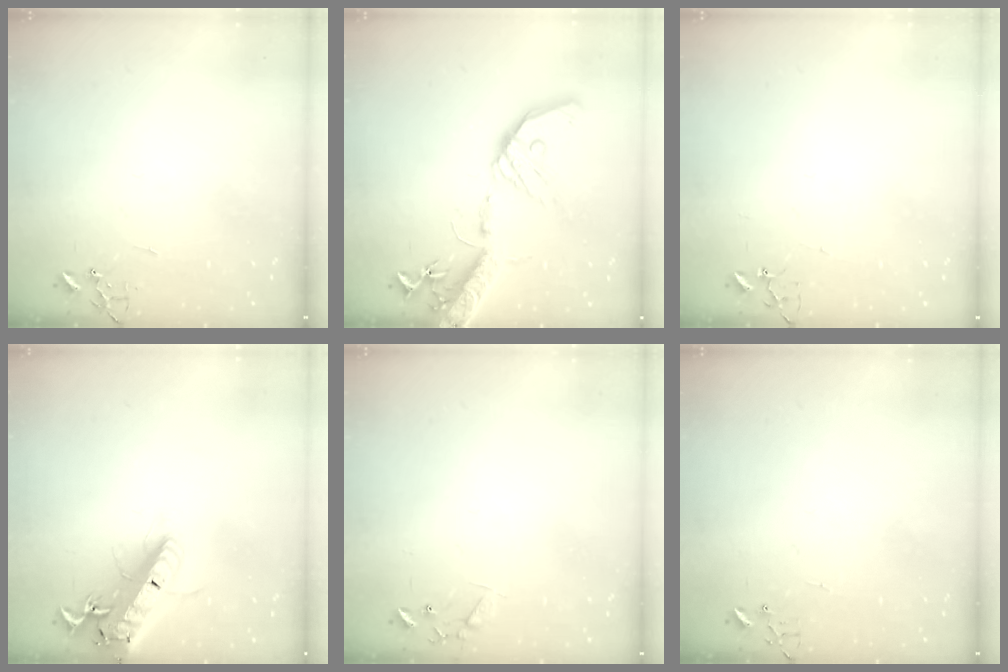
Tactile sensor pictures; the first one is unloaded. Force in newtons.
{"total": 20.1, "press": 19.7, "slide": 3.7}
{"total": 3.2, "press": 3.2, "slide": 0.3}
{"total": 20.0, "press": 19.7, "slide": 4.0}
{"total": 7.7, "press": 7.7, "slide": 0.5}
{"total": 3.9, "press": 3.9, "slide": 0.4}